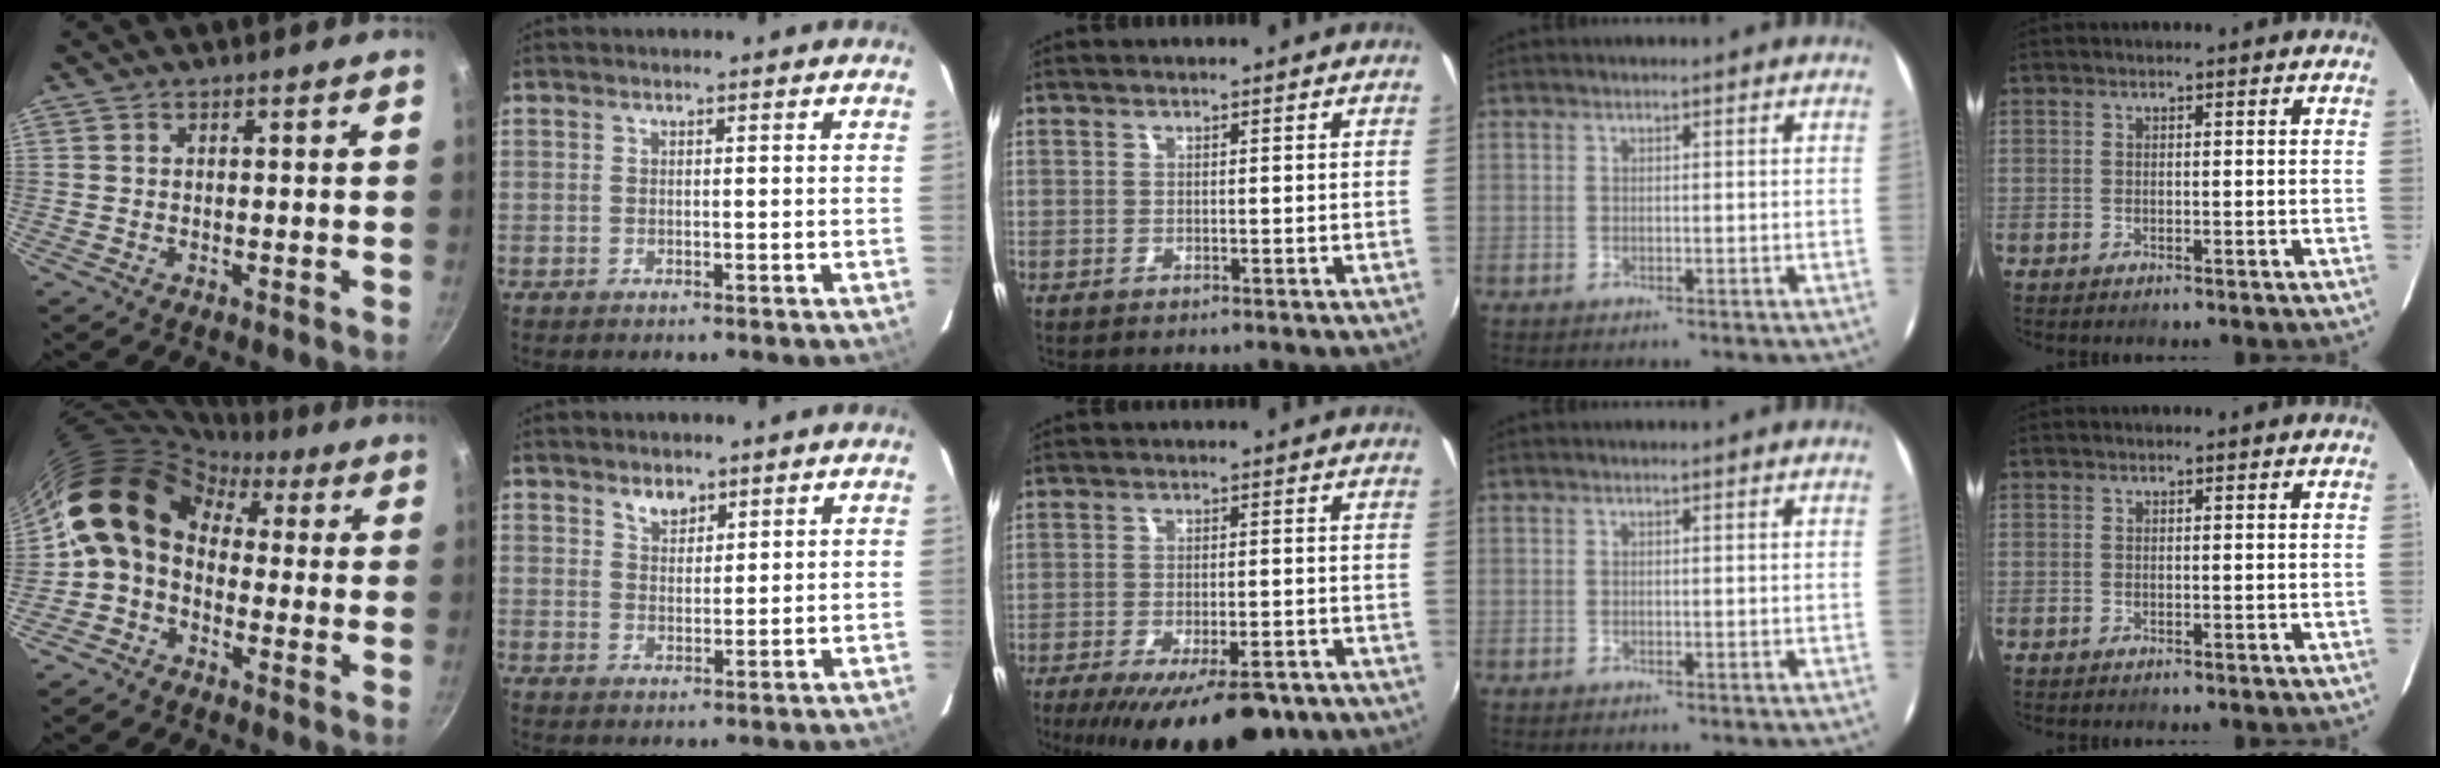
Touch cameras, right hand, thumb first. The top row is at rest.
{"thumb": {"total": 12.9, "force": [0.9, 9.9, 8.2], "torque": [-0.125, 0.038, -0.013]}, "index": {"total": 3.3, "force": [2.4, 1.8, 1.4], "torque": [-0.017, 0.004, 0.043]}, "middle": {"total": 16.6, "force": [-11.6, 5.7, 10.5], "torque": [-0.188, -0.038, -0.163]}}